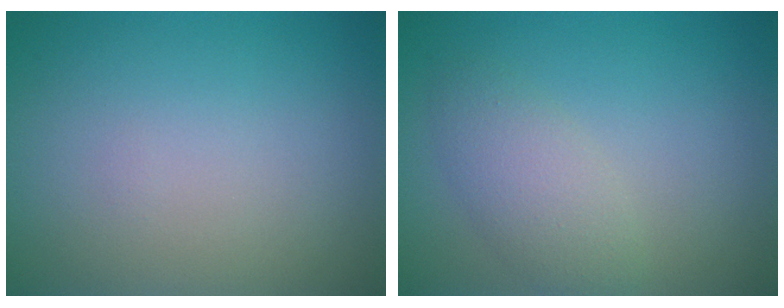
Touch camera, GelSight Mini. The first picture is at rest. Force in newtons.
{"total": 3.0, "press": 3.0, "slide": 0.1}